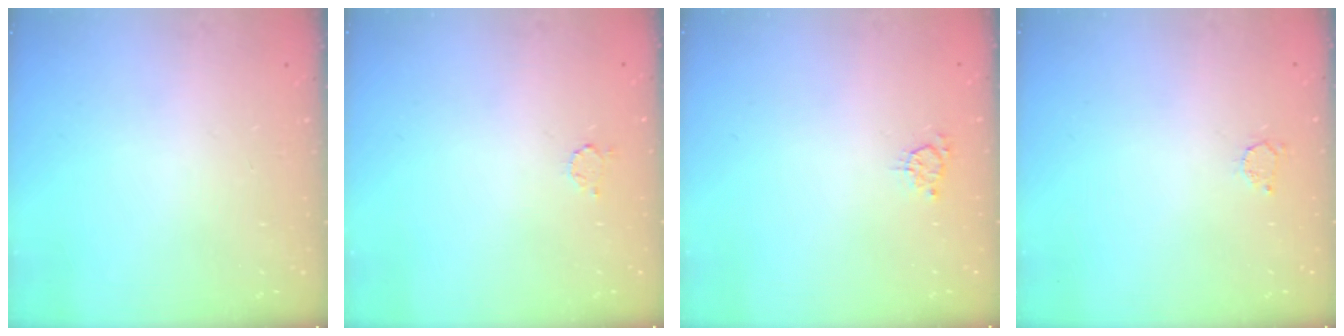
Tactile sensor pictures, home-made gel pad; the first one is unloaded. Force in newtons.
{"total": 2.3, "press": 2.3, "slide": 0.3}
{"total": 2.9, "press": 2.9, "slide": 0.5}
{"total": 2.4, "press": 2.4, "slide": 0.4}